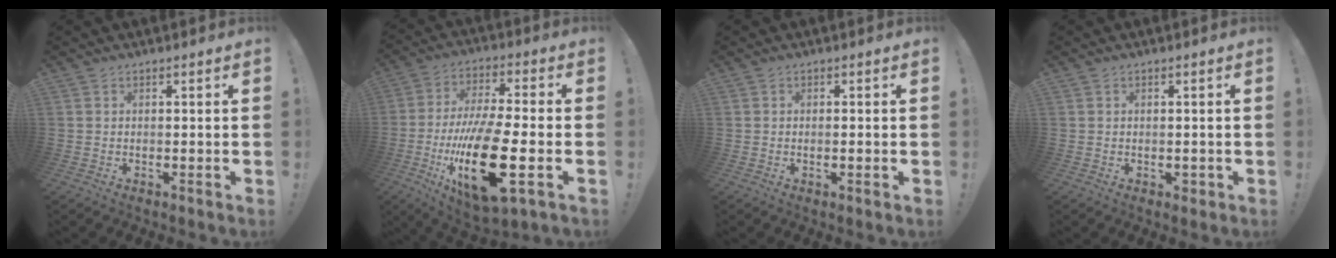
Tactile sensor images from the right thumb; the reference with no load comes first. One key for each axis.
{"total": 23.2, "fx": -7.0, "fy": 7.9, "fz": 20.7, "tx": -0.386, "ty": 0.026, "tz": -0.104}
{"total": 1.0, "fx": -0.2, "fy": 0.1, "fz": 1.0, "tx": -0.013, "ty": -0.002, "tz": -0.004}
{"total": 1.5, "fx": -0.2, "fy": 1.2, "fz": 0.8, "tx": -0.007, "ty": 0.002, "tz": -0.003}